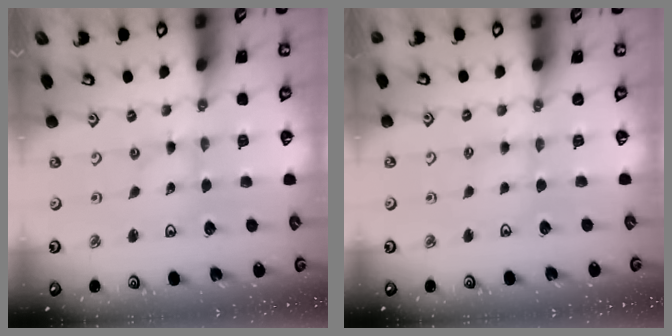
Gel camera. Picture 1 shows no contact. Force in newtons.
{"total": 2.5, "press": 2.4, "slide": 0.5}